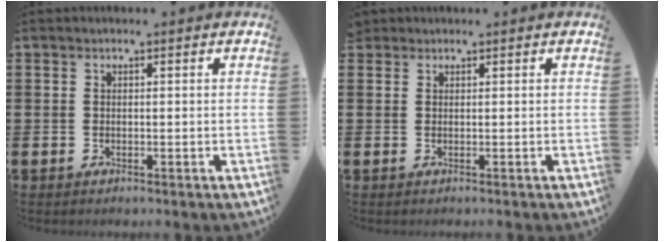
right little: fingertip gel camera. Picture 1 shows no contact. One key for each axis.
{"total": 0.7, "fx": 0.6, "fy": 0.3, "fz": -0.1, "tx": 0.009, "ty": 0.001, "tz": 0.010}